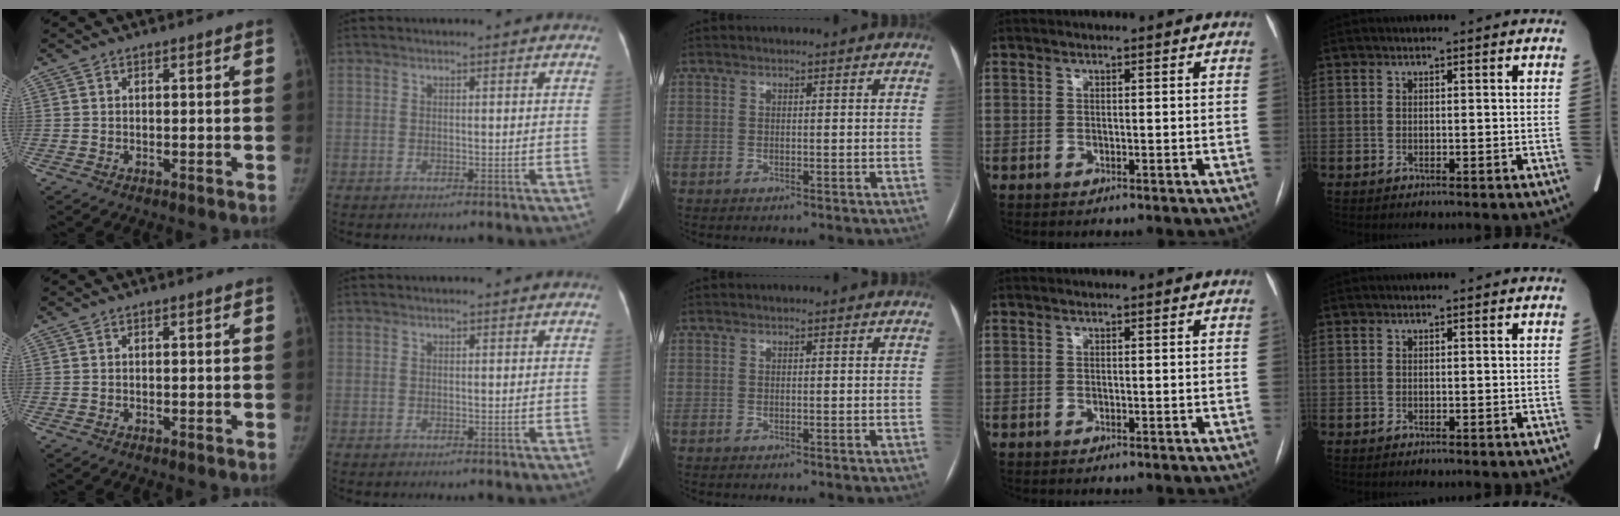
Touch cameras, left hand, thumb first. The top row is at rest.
{}